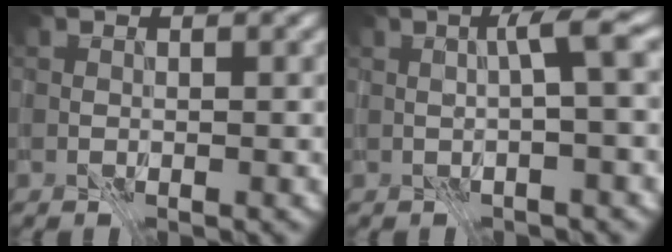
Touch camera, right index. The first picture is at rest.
{"total": 2.4, "force": [0.0, -0.3, 2.4], "torque": [-0.039, 0.014, -0.002]}